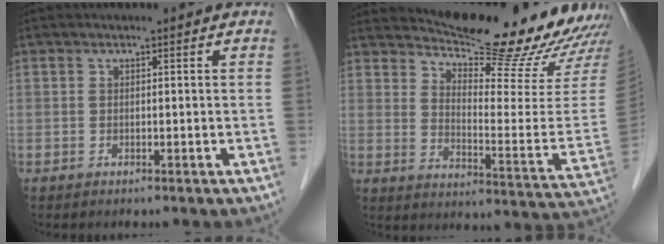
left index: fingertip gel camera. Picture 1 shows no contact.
{"total": 21.5, "force": [20.1, 1.8, 7.4], "torque": [-0.108, -0.099, 0.256]}